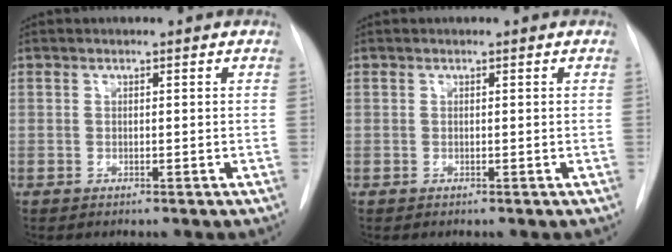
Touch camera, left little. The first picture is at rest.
{"total": 0.0}